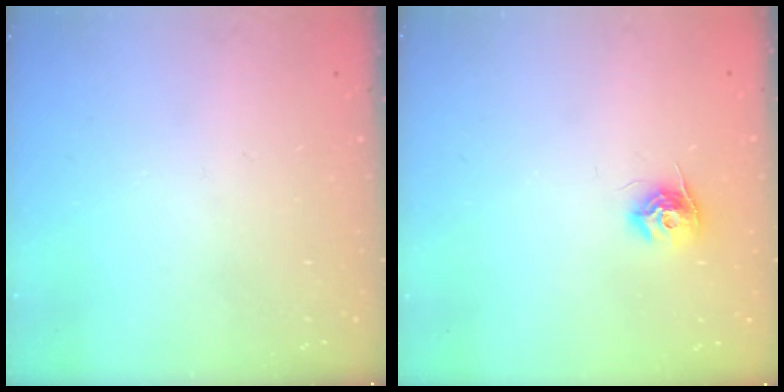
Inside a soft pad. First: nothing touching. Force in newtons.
{"total": 8.6, "press": 8.6, "slide": 0.2}